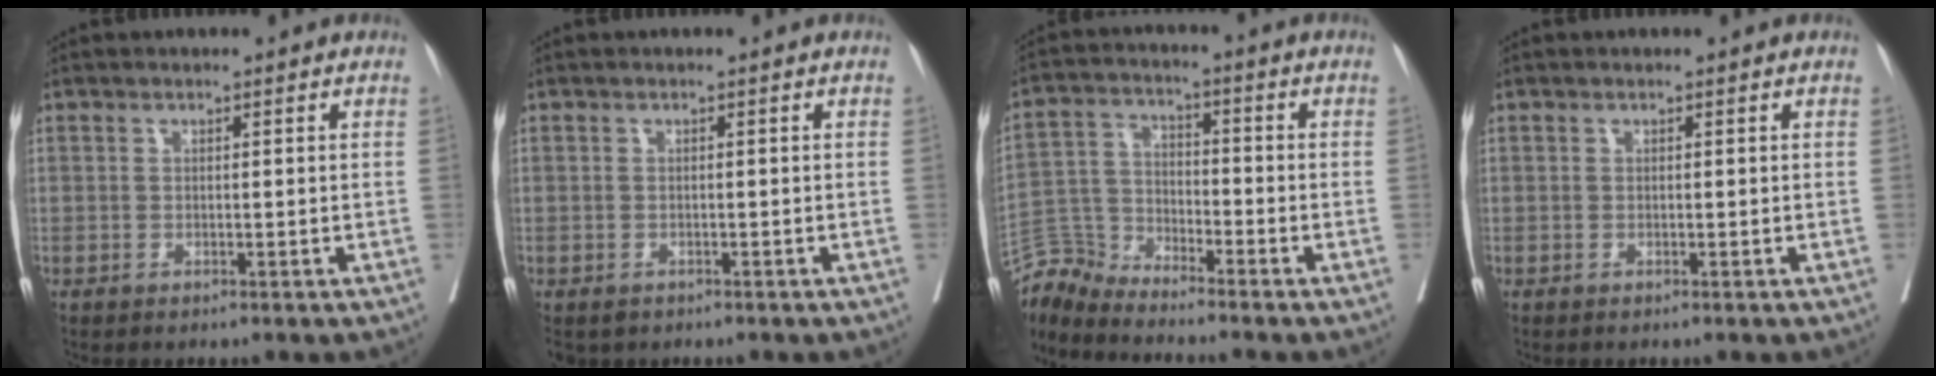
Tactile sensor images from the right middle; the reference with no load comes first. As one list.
[{"total": 2.2, "force": [-1.3, 1.6, 0.6], "torque": [-0.011, -0.002, -0.019]}, {"total": 5.9, "force": [-5.8, -0.4, -0.9], "torque": [0.012, 0.006, -0.115]}, {"total": 0.0}]